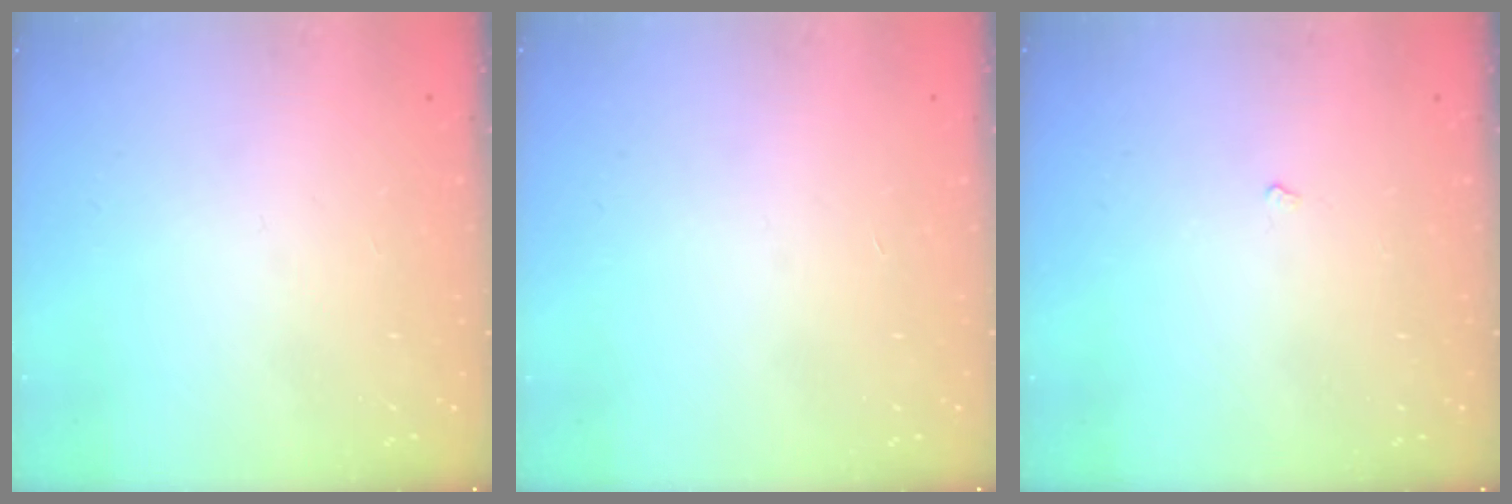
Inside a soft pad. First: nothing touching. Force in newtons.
{"total": 0.0}
{"total": 2.2, "press": 2.1, "slide": 0.4}